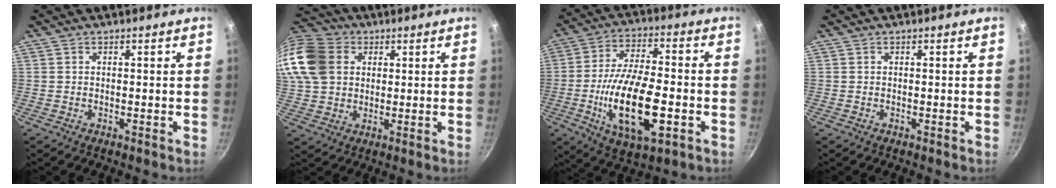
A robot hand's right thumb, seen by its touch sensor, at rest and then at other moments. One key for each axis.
{"total": 20.9, "fx": 5.5, "fy": 16.6, "fz": 11.3, "tx": -0.263, "ty": 0.033, "tz": 0.100}
{"total": 18.9, "fx": -4.6, "fy": 7.9, "fz": 16.6, "tx": -0.295, "ty": 0.012, "tz": -0.080}
{"total": 0.0}